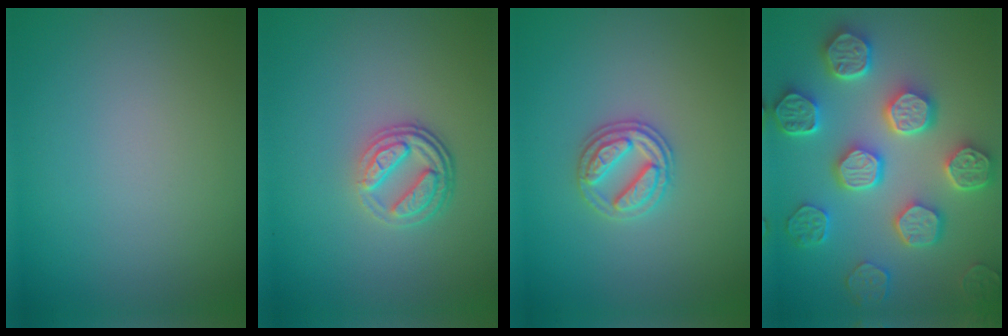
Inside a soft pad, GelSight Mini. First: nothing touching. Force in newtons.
{"total": 3.8, "press": 2.7, "slide": 2.7}
{"total": 2.9, "press": 2.8, "slide": 0.9}
{"total": 8.0, "press": 6.5, "slide": 4.7}